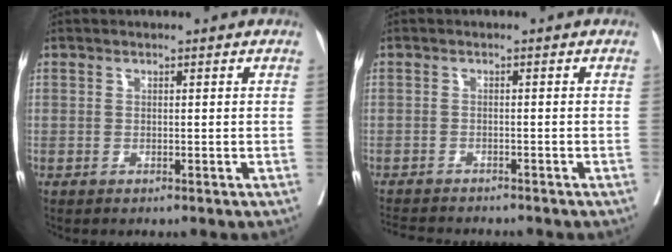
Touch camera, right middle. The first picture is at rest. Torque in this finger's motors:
{"motor_torque": [0.55, -0.82, 0.02, 0.01]}